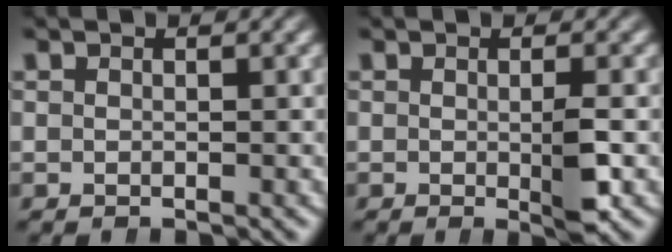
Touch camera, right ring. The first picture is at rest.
{"total": 2.0, "force": [-0.5, 0.4, 1.9], "torque": [-0.036, -0.009, -0.008]}